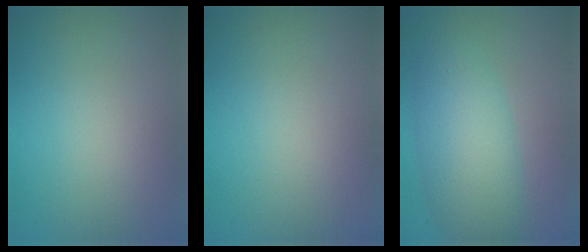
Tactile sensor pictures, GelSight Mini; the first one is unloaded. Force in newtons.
{"total": 0.0}
{"total": 5.9, "press": 5.9, "slide": 0.1}